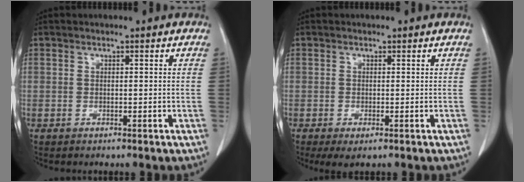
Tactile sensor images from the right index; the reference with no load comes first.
{"total": 2.0, "force": [-0.7, 0.8, 1.7], "torque": [-0.030, -0.003, -0.006]}